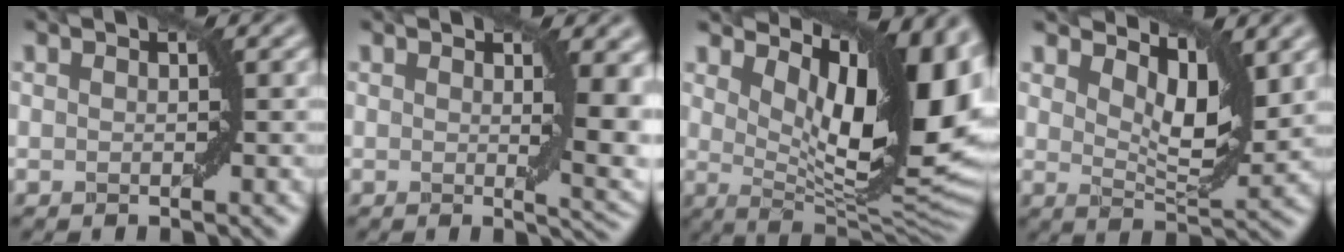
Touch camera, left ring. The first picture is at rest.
{"total": 5.6, "force": [1.2, 1.8, 5.1], "torque": [-0.053, -0.007, 0.022]}
{"total": 14.0, "force": [5.2, 5.4, 11.8], "torque": [-0.150, -0.006, 0.090]}
{"total": 5.0, "force": [2.6, 2.1, 3.7], "torque": [-0.063, -0.010, 0.038]}